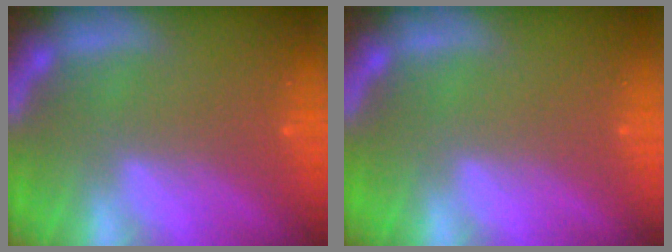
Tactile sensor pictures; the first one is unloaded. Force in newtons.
{"total": 0.0}